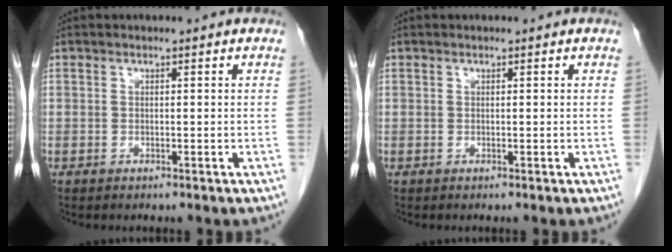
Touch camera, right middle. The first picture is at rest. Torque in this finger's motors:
{"motor_torque": [-0.01, 0.00, 0.00, 0.00]}